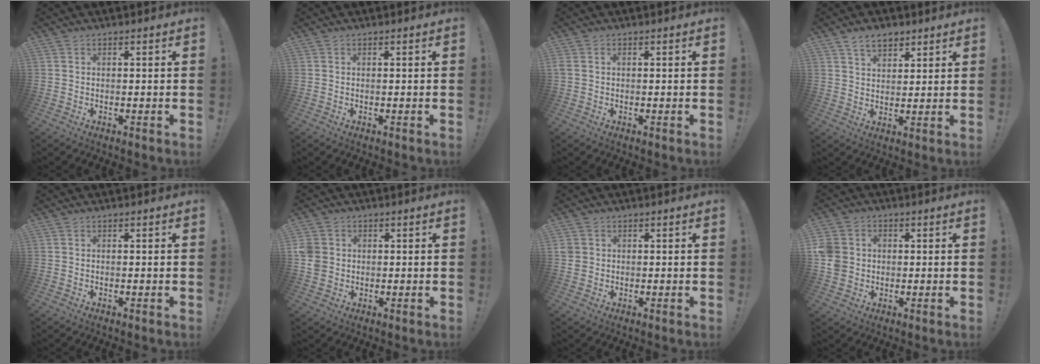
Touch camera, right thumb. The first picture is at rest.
{"total": 0.0}
{"total": 1.0, "force": [0.1, 0.8, 0.6], "torque": [-0.015, 0.003, 0.003]}
{"total": 6.7, "force": [4.6, 3.9, 2.9], "torque": [-0.039, -0.020, 0.085]}
{"total": 0.0}
{"total": 5.8, "force": [0.5, 5.3, 2.4], "torque": [-0.064, 0.005, 0.011]}
{"total": 2.5, "force": [0.5, 2.3, 0.8], "torque": [-0.010, 0.002, 0.011]}
{"total": 7.6, "force": [0.0, 6.9, 3.2], "torque": [-0.076, 0.007, 0.000]}